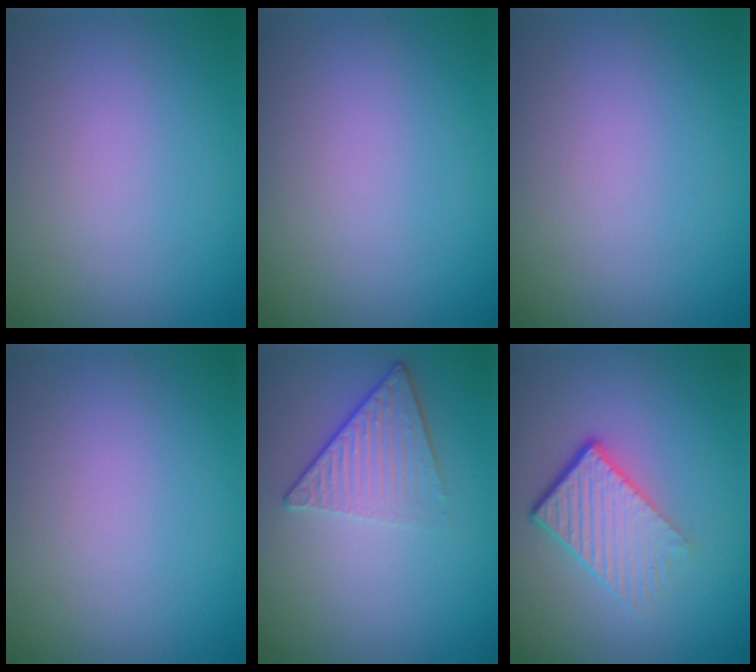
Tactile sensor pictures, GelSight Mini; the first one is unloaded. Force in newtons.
{"total": 0.0}
{"total": 0.0}
{"total": 0.0}
{"total": 3.6, "press": 2.6, "slide": 2.4}
{"total": 4.7, "press": 2.8, "slide": 3.8}